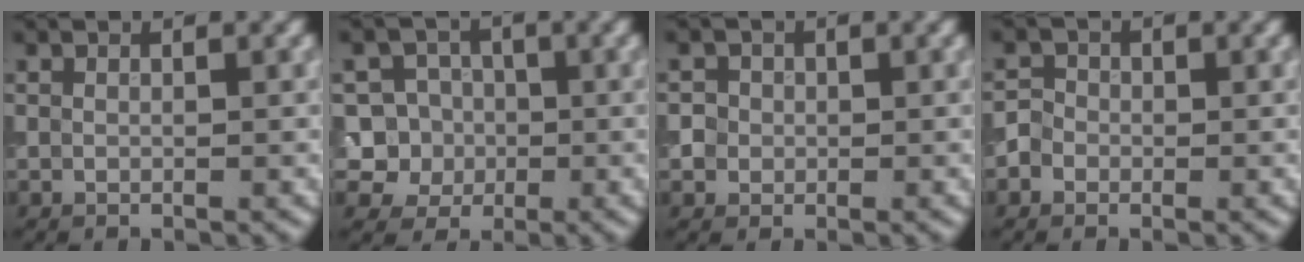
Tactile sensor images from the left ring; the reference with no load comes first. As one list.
[{"total": 6.3, "force": [-0.6, 6.1, 1.6], "torque": [-0.014, 0.028, -0.034]}, {"total": 2.7, "force": [0.4, 2.6, 0.8], "torque": [0.007, 0.012, -0.004]}, {"total": 2.0, "force": [-0.5, 1.8, 0.6], "torque": [0.002, 0.010, -0.023]}]